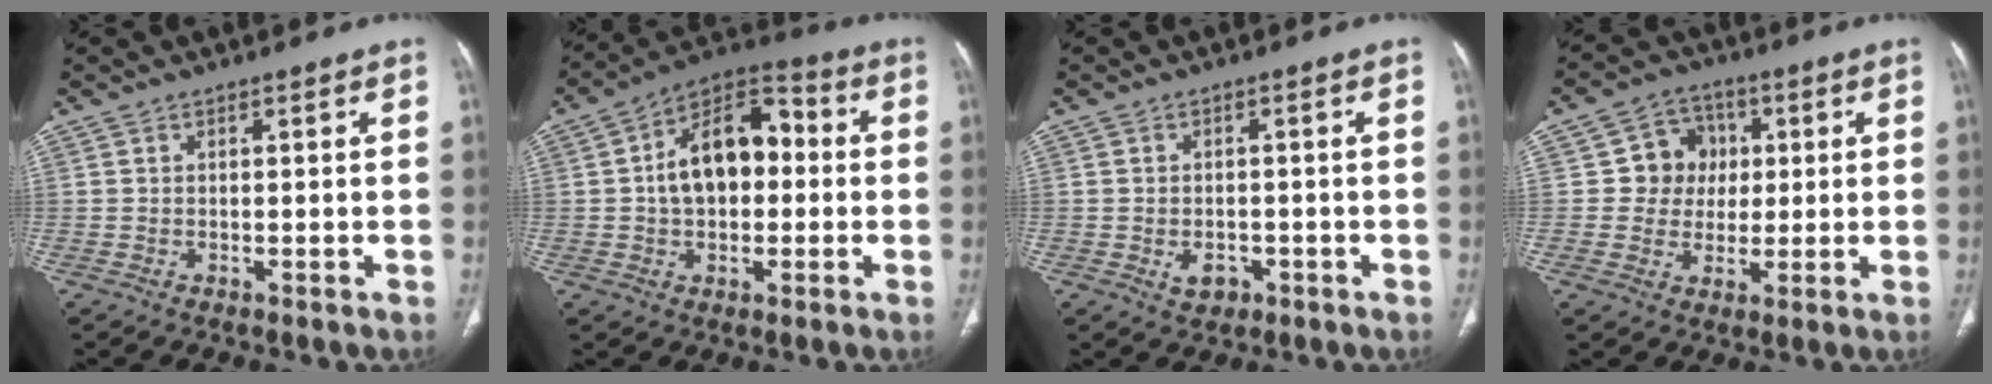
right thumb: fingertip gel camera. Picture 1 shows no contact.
{"total": 14.7, "force": [0.7, 9.3, 11.4], "torque": [-0.158, 0.039, 0.001]}
{"total": 3.2, "force": [-1.2, 2.4, 1.8], "torque": [-0.021, 0.004, -0.011]}
{"total": 8.2, "force": [1.2, 7.7, 2.4], "torque": [0.012, 0.011, 0.014]}